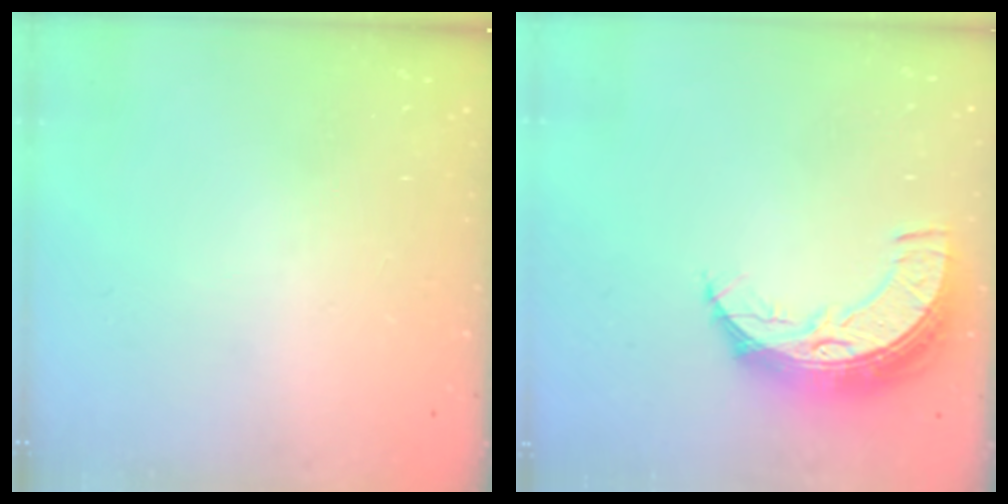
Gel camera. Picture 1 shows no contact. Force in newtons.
{"total": 9.9, "press": 9.9, "slide": 0.7}